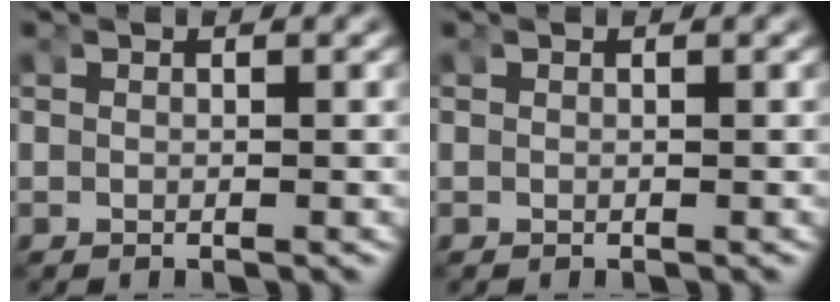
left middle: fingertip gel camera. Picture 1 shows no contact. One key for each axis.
{"total": 0.0}